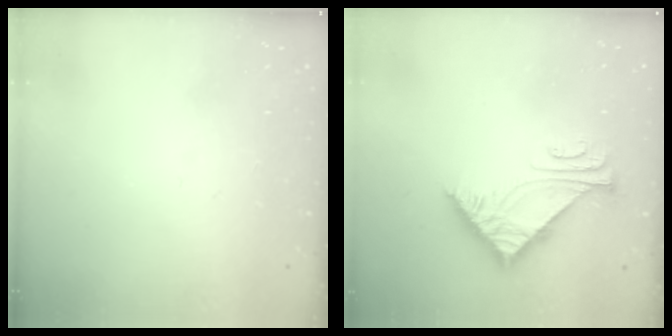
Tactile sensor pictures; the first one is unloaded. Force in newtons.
{"total": 7.4, "press": 7.4, "slide": 0.3}